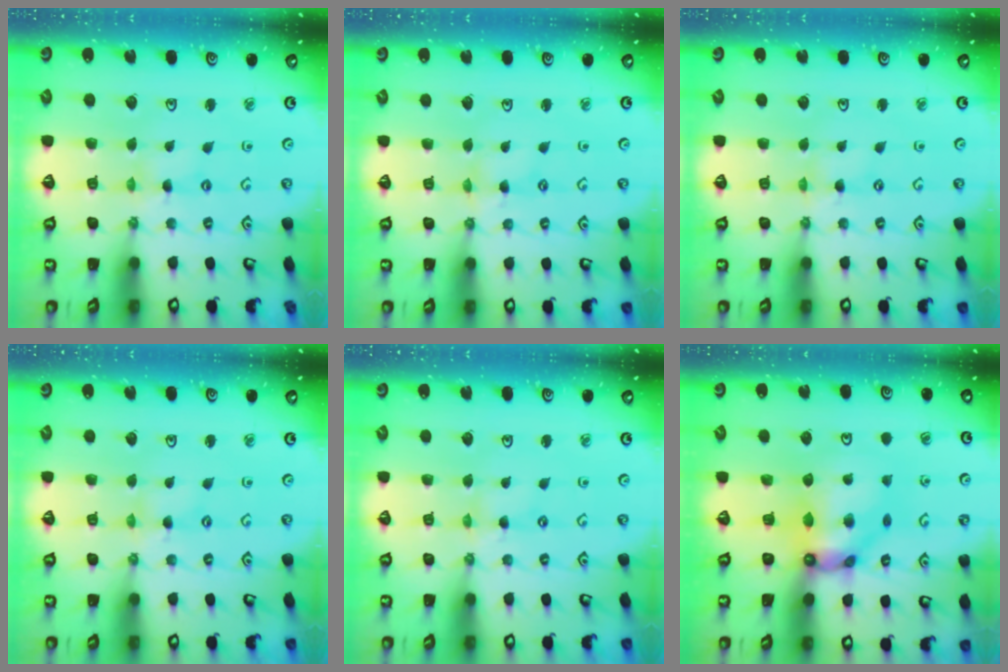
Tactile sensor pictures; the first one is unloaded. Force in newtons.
{"total": 1.1, "press": 1.1, "slide": 0.2}
{"total": 0.0}
{"total": 1.6, "press": 1.6, "slide": 0.2}
{"total": 0.7, "press": 0.7, "slide": 0.2}
{"total": 10.3, "press": 10.2, "slide": 1.3}